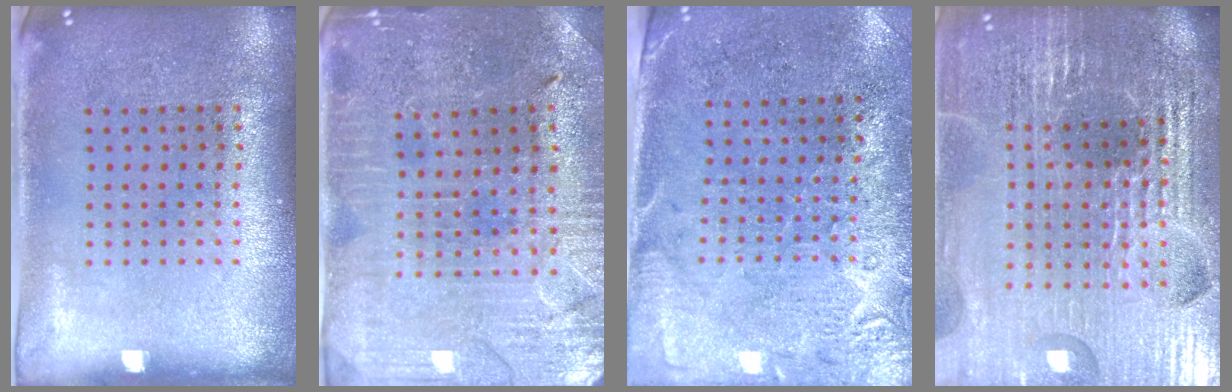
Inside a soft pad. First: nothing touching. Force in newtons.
{"total": 1.5, "press": 1.4, "slide": 0.2}
{"total": 2.7, "press": 2.4, "slide": 1.4}
{"total": 5.9, "press": 5.3, "slide": 2.6}